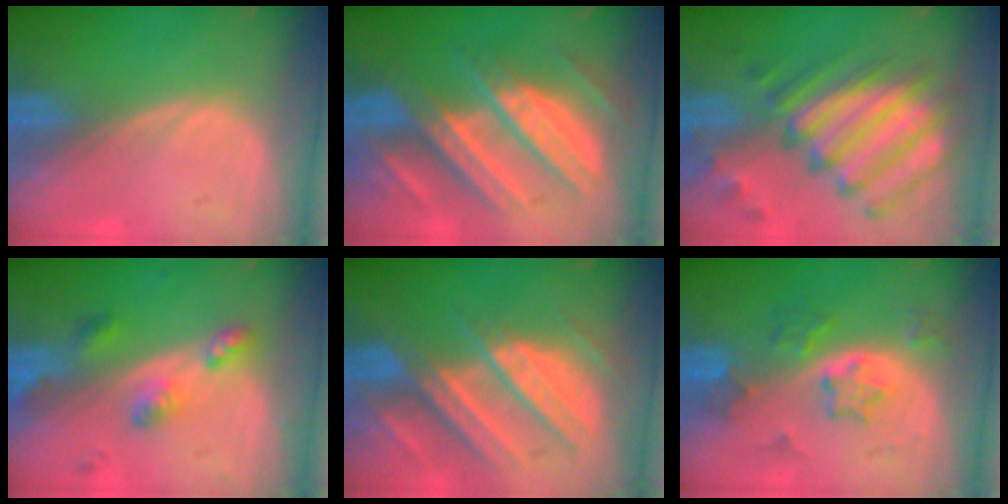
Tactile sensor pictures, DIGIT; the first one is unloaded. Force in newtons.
{"total": 11.1, "press": 11.1, "slide": 1.0}
{"total": 12.2, "press": 10.4, "slide": 6.3}
{"total": 5.3, "press": 5.1, "slide": 1.4}
{"total": 10.3, "press": 9.1, "slide": 4.9}
{"total": 5.8, "press": 5.3, "slide": 2.4}